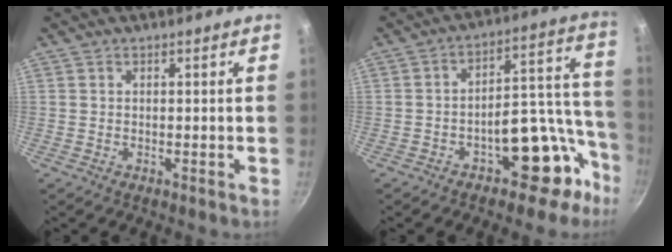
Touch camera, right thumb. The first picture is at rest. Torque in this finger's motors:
{"motor_torque": [3.28, 1.32, 1.24, -1.53, 0.15]}